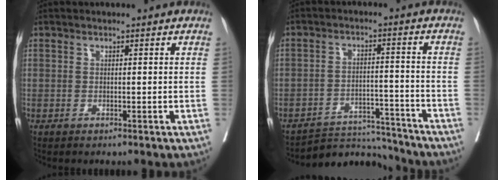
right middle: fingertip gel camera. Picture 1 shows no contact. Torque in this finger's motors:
{"motor_torque": [-0.09, -0.49, -0.29, -0.06]}